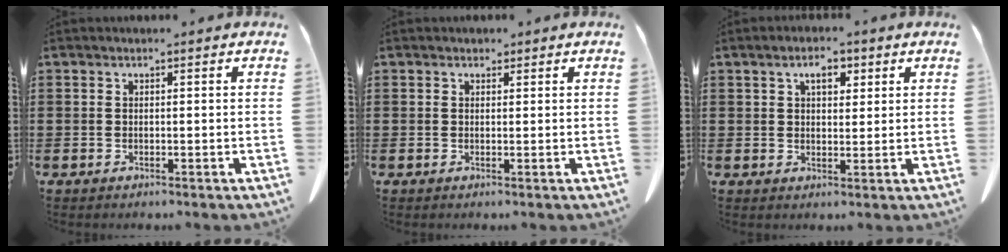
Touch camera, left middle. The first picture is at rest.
{"total": 0.9, "force": [0.7, 0.6, 0.1], "torque": [0.004, 0.000, 0.011]}
{"total": 3.8, "force": [2.0, 1.9, 2.6], "torque": [-0.042, 0.005, 0.029]}